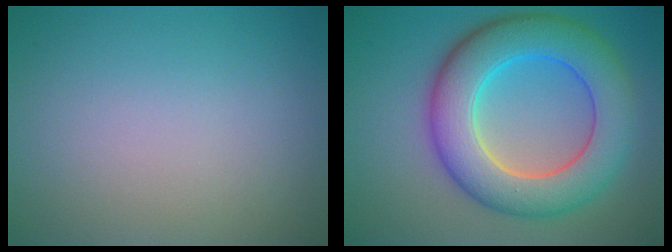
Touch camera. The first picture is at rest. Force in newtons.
{"total": 9.5, "press": 9.5, "slide": 0.6}